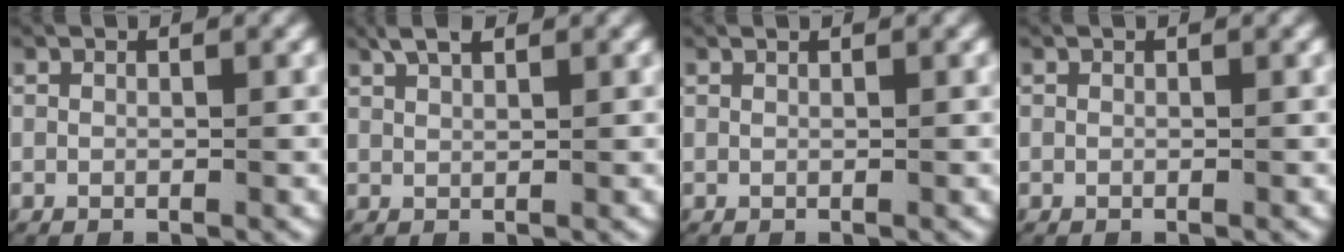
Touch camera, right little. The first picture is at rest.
{"total": 1.9, "force": [1.7, -0.1, 0.8], "torque": [-0.029, 0.000, 0.039]}
{"total": 0.0}
{"total": 0.0}